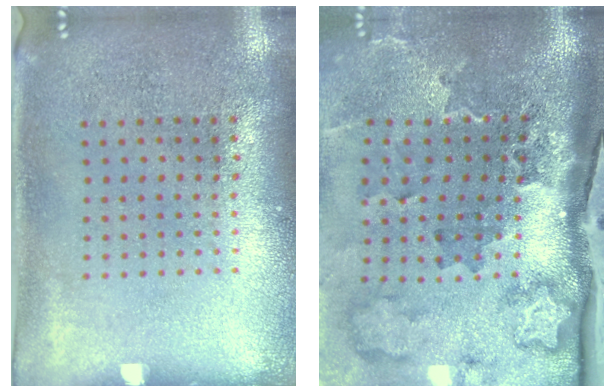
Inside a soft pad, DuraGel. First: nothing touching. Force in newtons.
{"total": 3.8, "press": 2.5, "slide": 2.8}